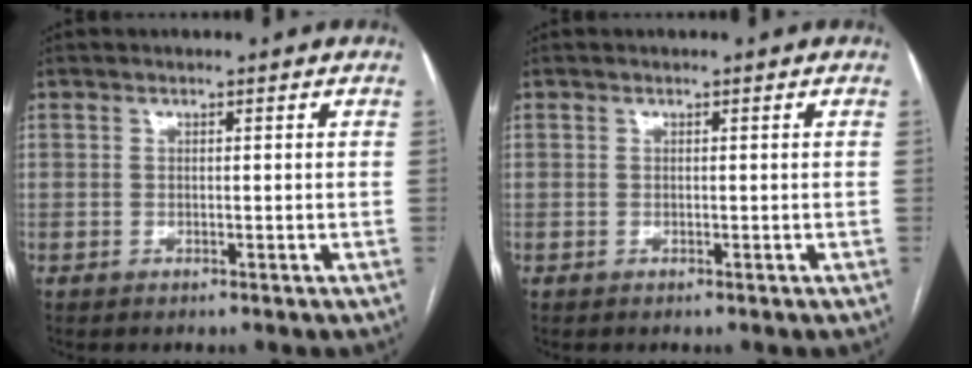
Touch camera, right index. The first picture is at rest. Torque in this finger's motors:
{"motor_torque": [0.00, 0.00, 0.00, 0.00]}